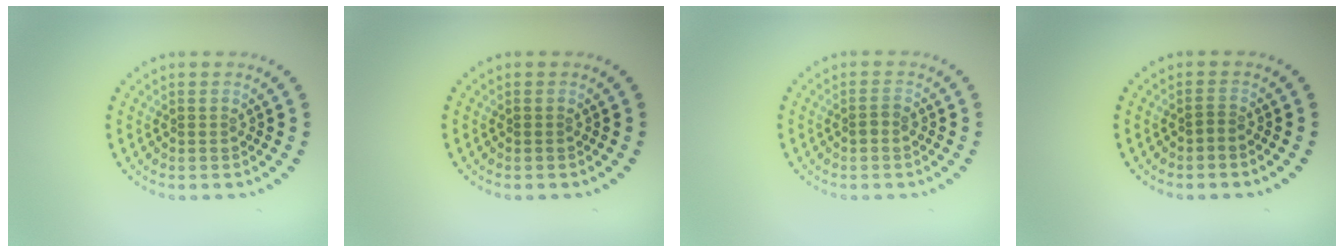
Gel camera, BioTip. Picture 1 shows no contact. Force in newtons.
{"total": 0.0}
{"total": 1.0, "press": 0.9, "slide": 0.4}
{"total": 0.6, "press": 0.3, "slide": 0.5}